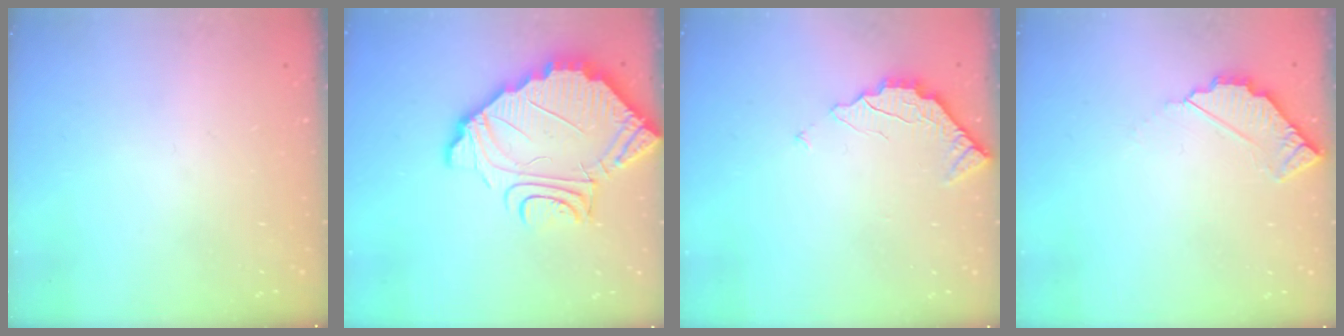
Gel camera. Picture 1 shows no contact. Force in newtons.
{"total": 12.6, "press": 12.6, "slide": 0.9}
{"total": 2.3, "press": 2.3, "slide": 0.2}
{"total": 3.7, "press": 3.7, "slide": 0.3}